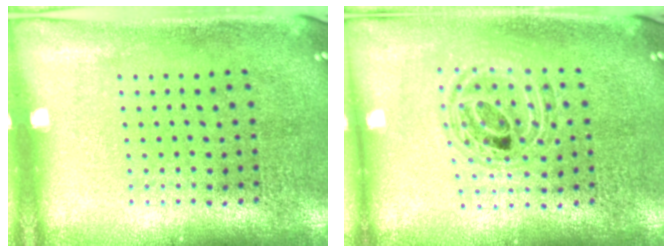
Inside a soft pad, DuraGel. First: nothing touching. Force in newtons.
{"total": 0.9, "press": 0.9, "slide": 0.2}